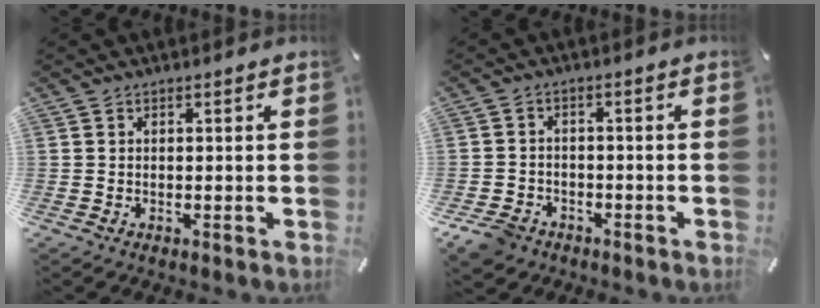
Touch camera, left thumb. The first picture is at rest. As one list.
[{"total": 5.0, "force": [-3.4, 3.4, 1.3], "torque": [-0.036, 0.016, -0.066]}]